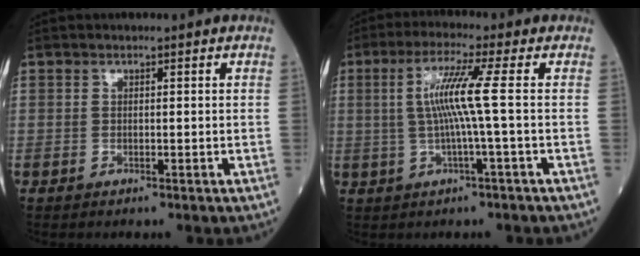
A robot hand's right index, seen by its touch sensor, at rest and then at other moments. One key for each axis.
{"total": 6.8, "fx": 0.3, "fy": -1.3, "fz": 6.6, "tx": -0.134, "ty": 0.009, "tz": 0.009}